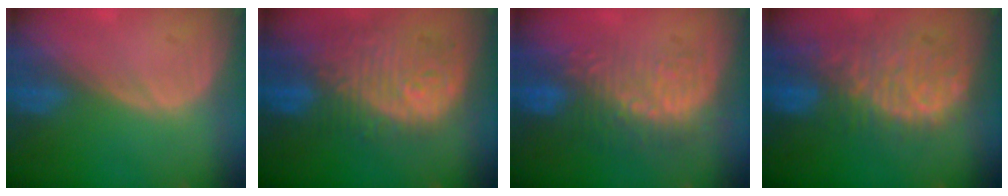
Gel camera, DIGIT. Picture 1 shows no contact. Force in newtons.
{"total": 11.9, "press": 10.7, "slide": 5.4}
{"total": 8.9, "press": 8.5, "slide": 2.5}
{"total": 11.3, "press": 9.6, "slide": 5.8}